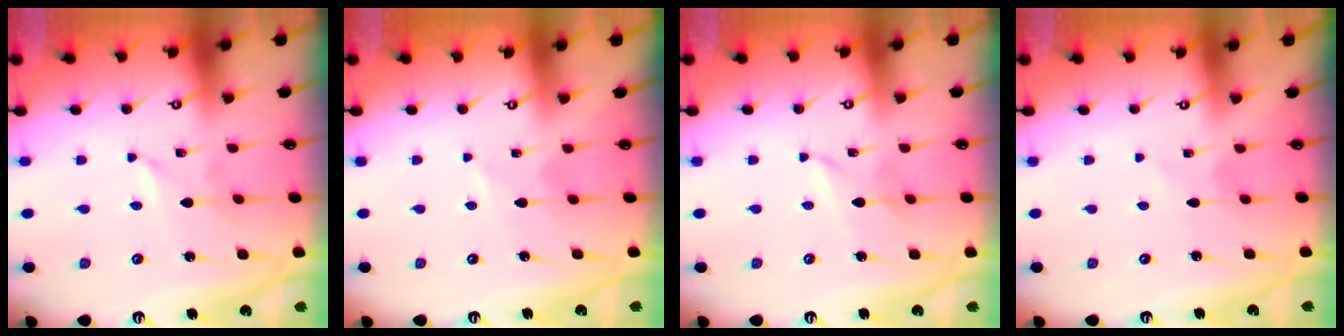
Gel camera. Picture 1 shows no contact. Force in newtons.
{"total": 1.6, "press": 1.6, "slide": 0.2}
{"total": 1.5, "press": 1.5, "slide": 0.2}
{"total": 1.9, "press": 1.9, "slide": 0.1}